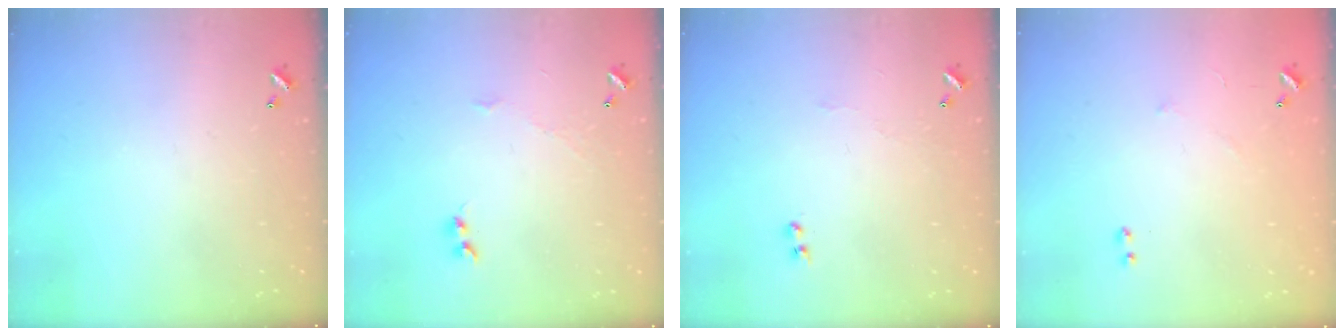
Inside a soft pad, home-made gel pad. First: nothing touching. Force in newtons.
{"total": 1.9, "press": 1.9, "slide": 0.3}
{"total": 2.6, "press": 2.5, "slide": 0.5}
{"total": 5.9, "press": 5.9, "slide": 0.7}